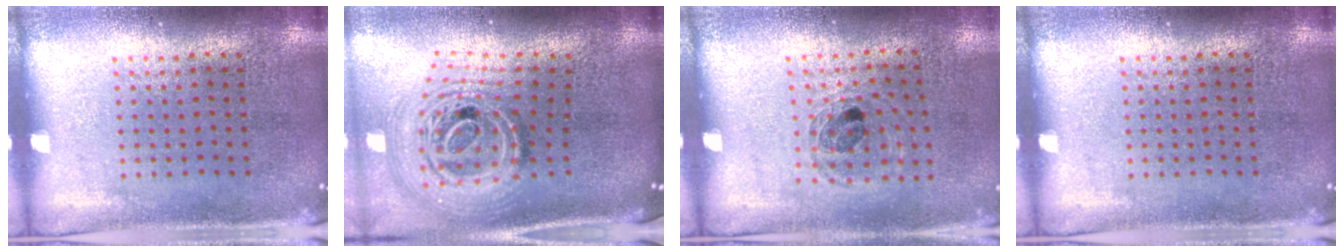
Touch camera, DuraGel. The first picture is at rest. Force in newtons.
{"total": 2.5, "press": 1.8, "slide": 1.8}
{"total": 0.9, "press": 0.9, "slide": 0.1}
{"total": 0.0}